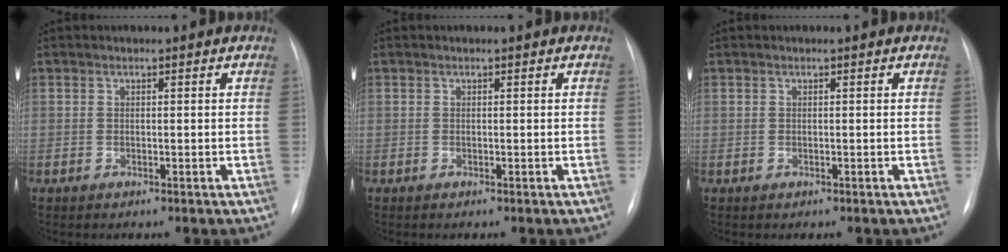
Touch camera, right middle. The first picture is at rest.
{"total": 0.0}
{"total": 0.0}